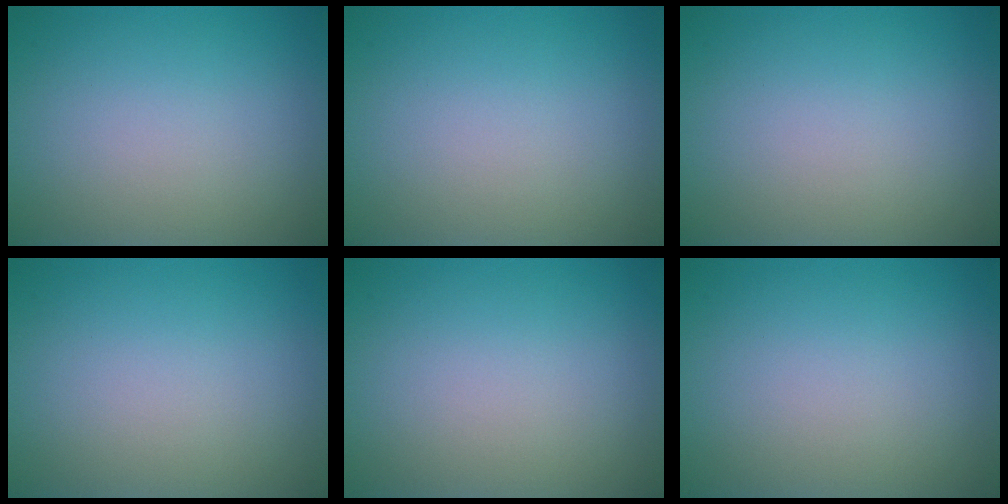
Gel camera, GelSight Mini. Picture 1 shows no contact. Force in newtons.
{"total": 0.0}
{"total": 0.0}
{"total": 0.0}
{"total": 0.0}
{"total": 0.0}